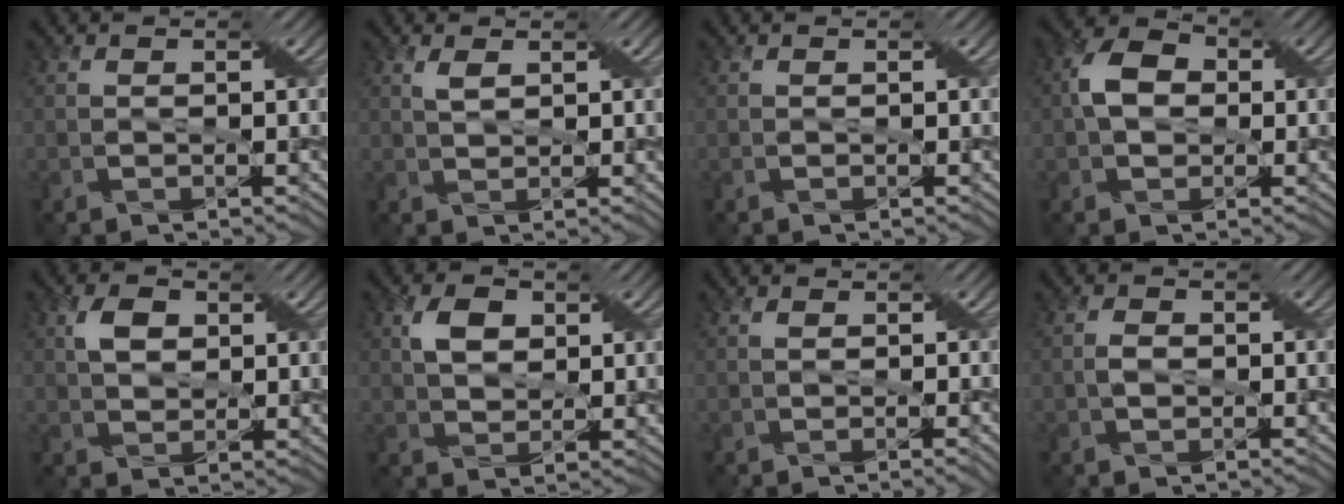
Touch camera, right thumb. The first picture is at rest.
{"total": 1.9, "force": [1.2, 0.4, 1.4], "torque": [-0.031, 0.007, 0.022]}
{"total": 0.0}
{"total": 5.3, "force": [0.1, 4.0, 3.5], "torque": [-0.071, 0.009, -0.007]}
{"total": 3.5, "force": [1.6, 2.3, 2.2], "torque": [-0.042, 0.005, 0.024]}
{"total": 4.1, "force": [1.9, 2.7, 2.4], "torque": [-0.047, 0.004, 0.029]}
{"total": 1.1, "force": [0.0, -0.1, 1.1], "torque": [-0.018, 0.001, -0.001]}
{"total": 1.4, "force": [-0.2, 1.0, 1.0], "torque": [-0.018, 0.002, -0.006]}